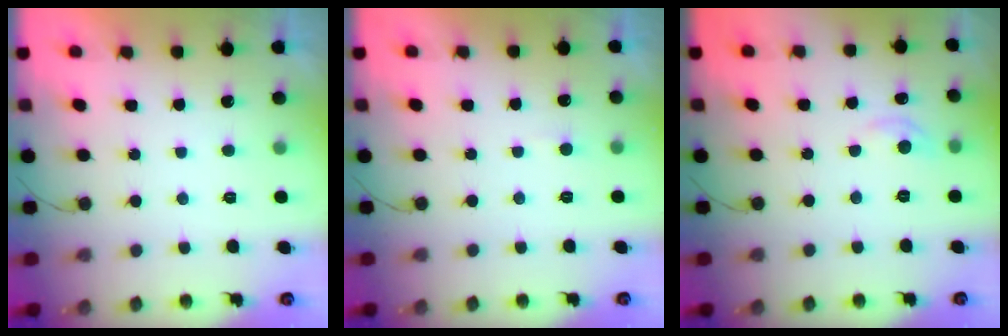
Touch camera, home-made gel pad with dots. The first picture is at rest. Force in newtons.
{"total": 2.9, "press": 2.9, "slide": 0.3}
{"total": 4.5, "press": 4.4, "slide": 0.6}